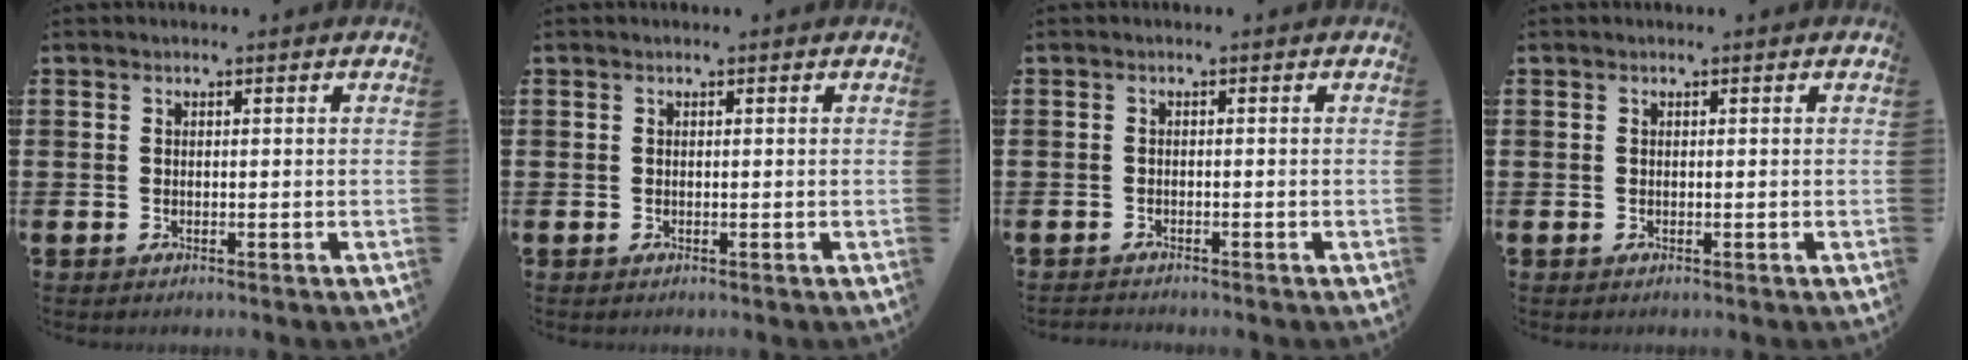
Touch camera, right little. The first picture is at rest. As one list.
[{"total": 0.0}, {"total": 0.7, "force": [-0.7, 0.0, -0.1], "torque": [-0.001, -0.001, -0.015]}, {"total": 0.0}]